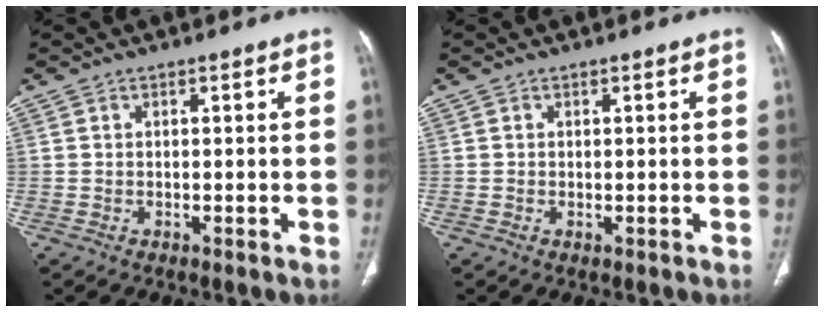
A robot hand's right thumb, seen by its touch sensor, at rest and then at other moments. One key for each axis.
{"total": 0.0}